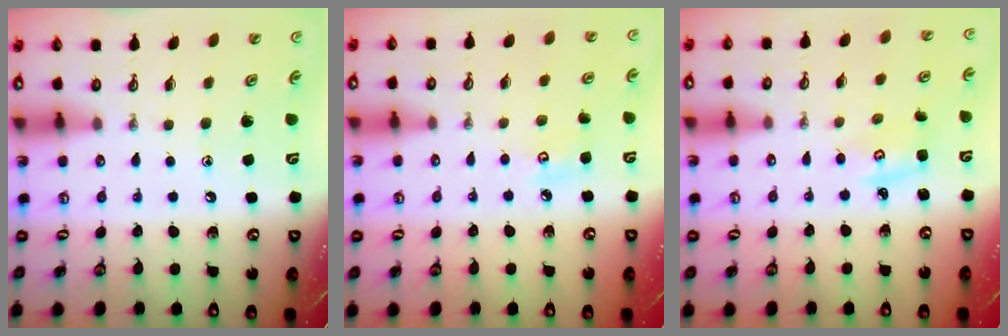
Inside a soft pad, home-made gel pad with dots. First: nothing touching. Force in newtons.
{"total": 5.6, "press": 5.6, "slide": 0.5}
{"total": 2.8, "press": 2.8, "slide": 0.4}